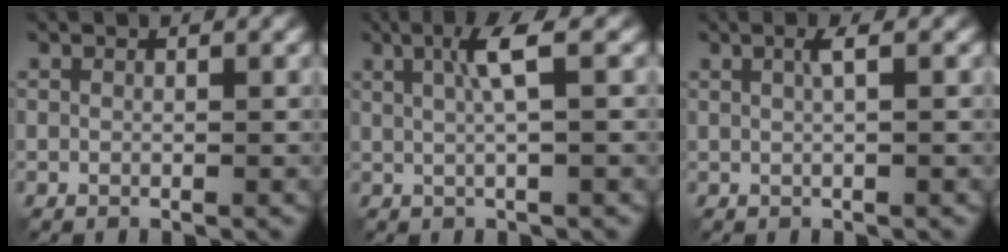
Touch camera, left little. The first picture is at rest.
{"total": 3.0, "force": [0.3, 0.3, 3.0], "torque": [-0.059, 0.003, 0.009]}
{"total": 1.3, "force": [0.1, 0.2, 1.3], "torque": [-0.025, 0.001, 0.002]}